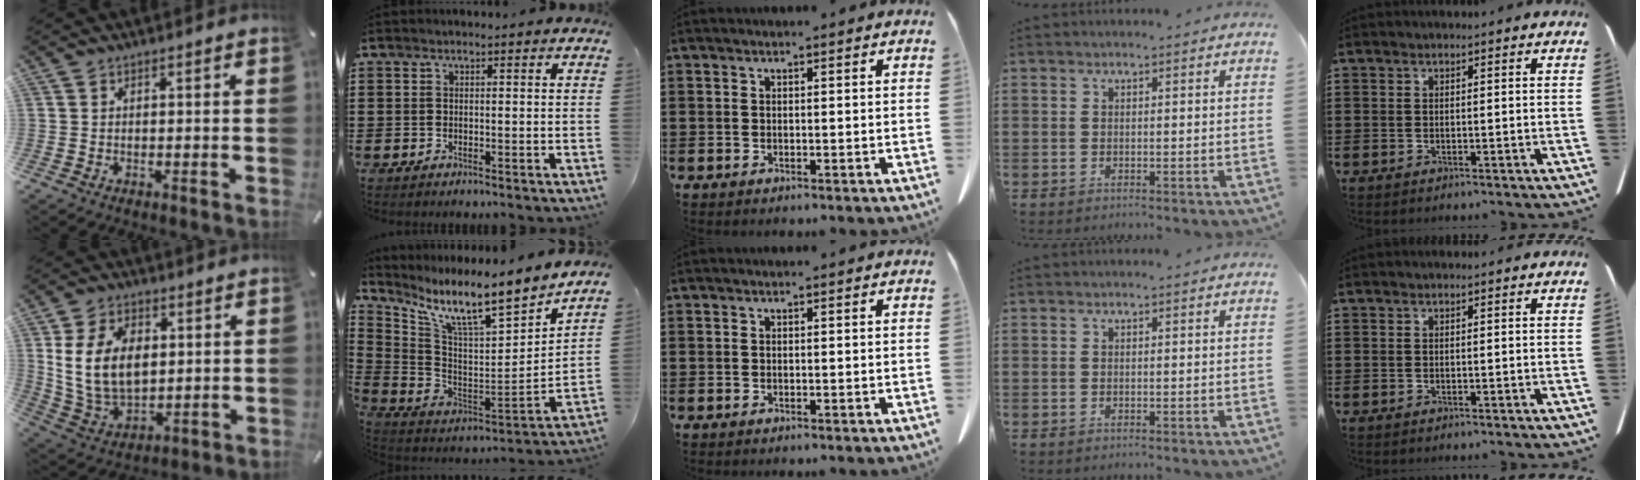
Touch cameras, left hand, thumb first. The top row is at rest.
{"thumb": {"total": 13.7, "force": [3.0, 9.8, 9.1], "torque": [-0.212, 0.000, 0.051]}, "index": {"total": 9.4, "force": [7.2, 0.9, 5.9], "torque": [-0.130, -0.064, 0.111]}}